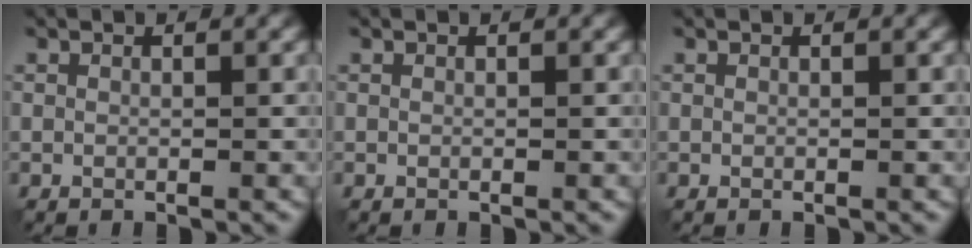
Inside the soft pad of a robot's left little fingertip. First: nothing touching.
{"total": 0.0}
{"total": 0.0}